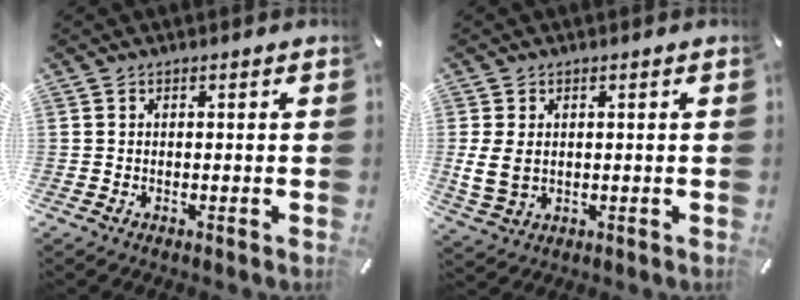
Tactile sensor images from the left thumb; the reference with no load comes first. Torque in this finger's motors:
{"motor_torque": [0.71, 1.35, 0.47, -0.43, 0.08]}